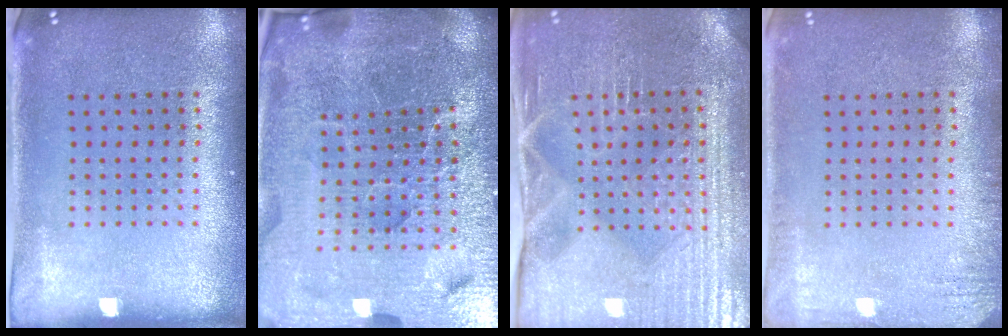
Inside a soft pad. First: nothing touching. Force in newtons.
{"total": 7.1, "press": 6.2, "slide": 3.4}
{"total": 4.3, "press": 4.2, "slide": 1.0}
{"total": 1.6, "press": 1.5, "slide": 0.3}